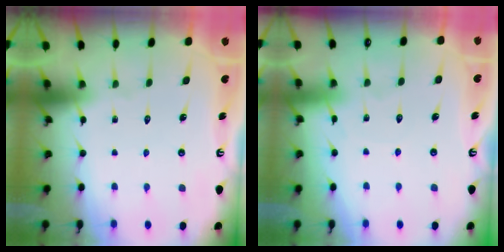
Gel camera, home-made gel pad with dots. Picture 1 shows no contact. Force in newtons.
{"total": 3.0, "press": 2.9, "slide": 0.4}